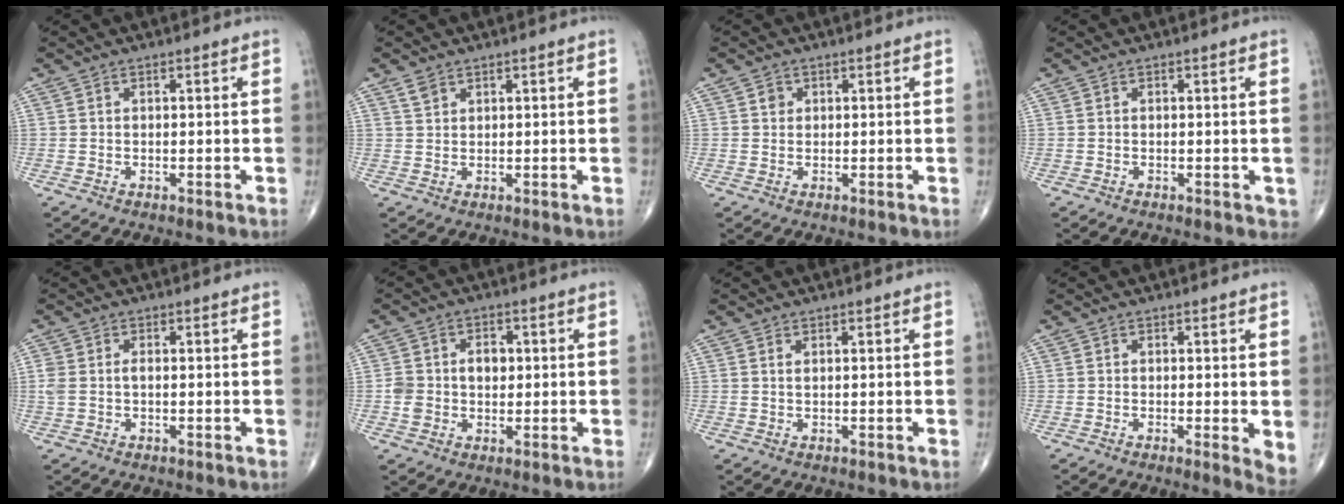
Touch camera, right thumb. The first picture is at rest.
{"total": 1.9, "force": [1.4, 1.2, 0.7], "torque": [-0.007, 0.000, 0.027]}
{"total": 1.6, "force": [0.5, 1.4, 0.5], "torque": [0.000, 0.000, 0.005]}
{"total": 0.9, "force": [-0.1, 0.6, 0.7], "torque": [-0.002, 0.000, -0.004]}
{"total": 3.0, "force": [0.0, 1.9, 2.3], "torque": [-0.066, 0.010, 0.000]}
{"total": 6.4, "force": [0.3, 5.0, 4.0], "torque": [-0.054, 0.012, 0.007]}
{"total": 0.5, "force": [0.3, 0.2, 0.4], "torque": [-0.011, -0.002, 0.006]}
{"total": 3.5, "force": [-0.2, 0.8, 3.4], "torque": [-0.049, -0.011, -0.009]}